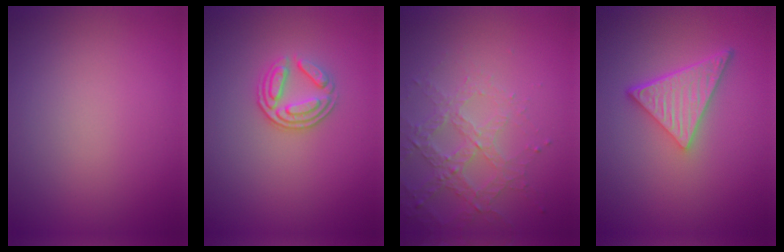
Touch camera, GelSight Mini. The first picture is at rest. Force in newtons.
{"total": 3.0, "press": 2.5, "slide": 1.6}
{"total": 3.3, "press": 3.2, "slide": 0.6}
{"total": 5.4, "press": 4.0, "slide": 3.6}